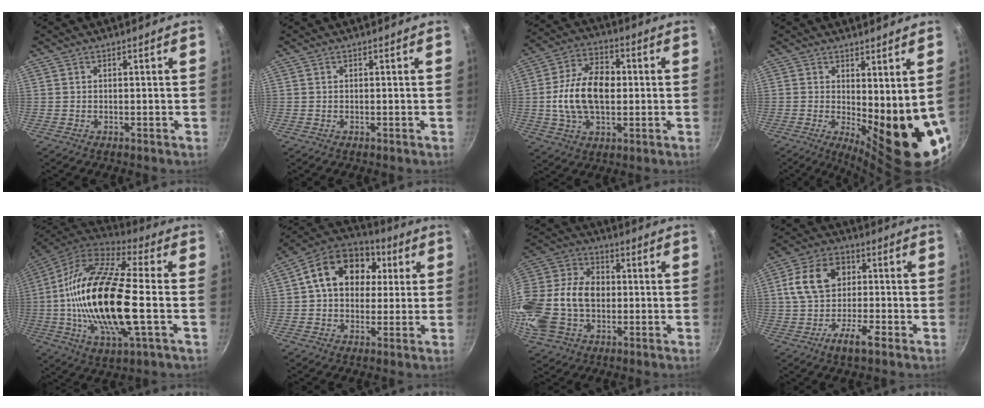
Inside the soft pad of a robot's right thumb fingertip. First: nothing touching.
{"total": 0.0}
{"total": 15.1, "force": [-0.1, 9.7, 11.6], "torque": [-0.184, 0.022, -0.010]}
{"total": 12.2, "force": [0.6, 4.0, 11.5], "torque": [-0.126, -0.027, 0.021]}
{"total": 26.3, "force": [-2.2, 9.6, 24.3], "torque": [-0.479, 0.019, -0.058]}
{"total": 16.6, "force": [3.6, 12.4, 10.3], "torque": [-0.147, 0.025, 0.042]}
{"total": 22.4, "force": [-1.5, 16.5, 15.1], "torque": [-0.317, 0.043, -0.025]}
{"total": 11.8, "force": [-2.3, 7.6, 8.8], "torque": [-0.138, 0.032, -0.059]}